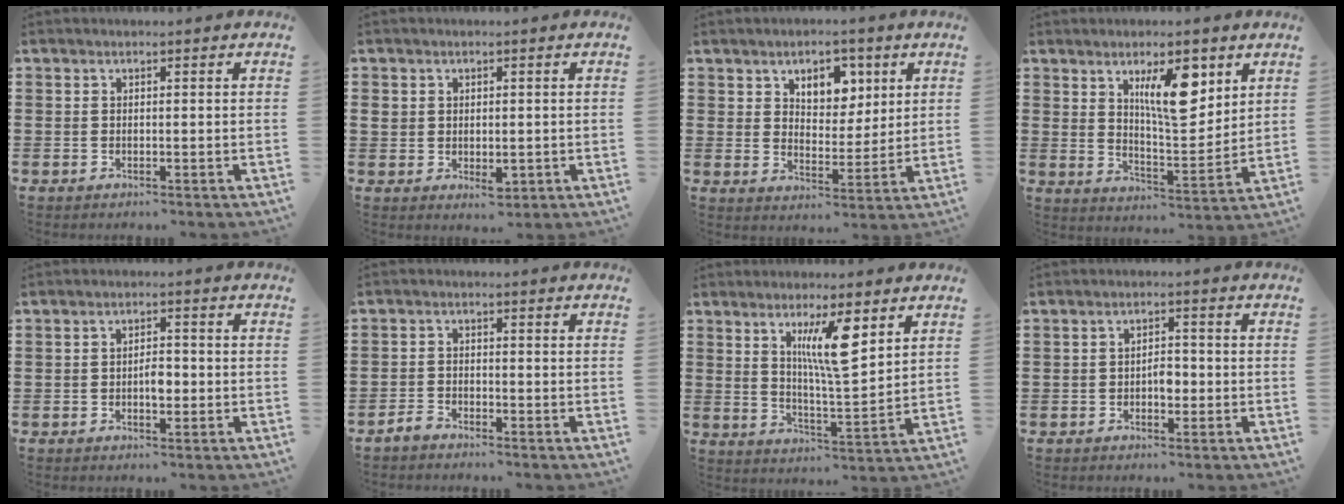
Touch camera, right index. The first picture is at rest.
{"total": 2.9, "force": [-0.1, 2.3, 1.8], "torque": [-0.037, 0.006, -0.001]}
{"total": 5.7, "force": [3.2, 4.1, 2.4], "torque": [-0.052, 0.003, 0.053]}
{"total": 9.7, "force": [4.9, 3.5, 7.6], "torque": [-0.120, -0.011, 0.079]}
{"total": 2.8, "force": [-0.6, 1.2, 2.5], "torque": [-0.038, 0.000, -0.012]}
{"total": 2.0, "force": [-1.8, 0.6, 0.5], "torque": [-0.021, 0.003, -0.040]}
{"total": 8.8, "force": [4.4, 1.9, 7.4], "torque": [-0.138, -0.003, 0.071]}
{"total": 2.7, "force": [-0.7, 1.3, 2.2], "torque": [-0.041, 0.004, -0.013]}